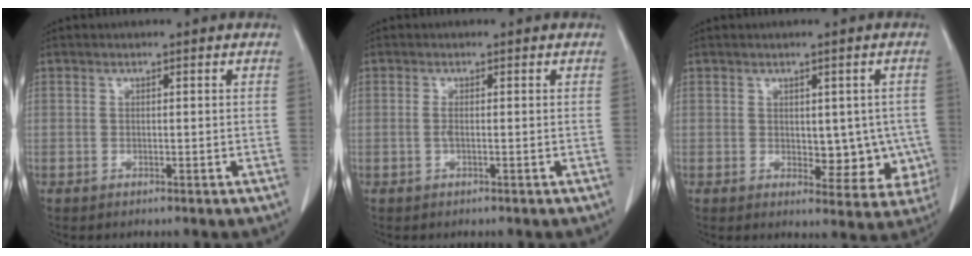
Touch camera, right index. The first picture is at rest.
{"total": 0.8, "force": [-0.2, 0.0, 0.8], "torque": [-0.019, -0.001, -0.004]}
{"total": 7.2, "force": [-0.3, 4.2, 5.9], "torque": [-0.045, 0.002, 0.006]}